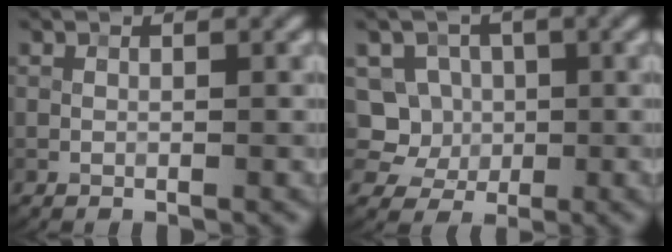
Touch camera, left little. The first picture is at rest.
{"total": 5.4, "force": [-0.3, 5.2, 1.6], "torque": [-0.024, 0.032, -0.024]}